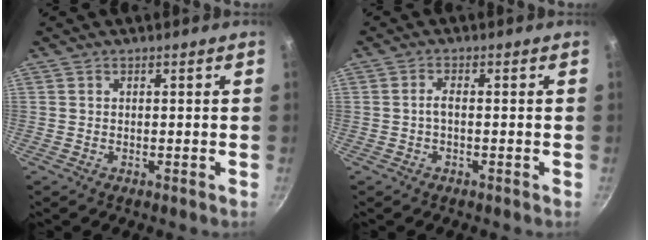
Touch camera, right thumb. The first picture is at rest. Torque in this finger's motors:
{"motor_torque": [-0.15, -0.05, 0.48, -0.12, -0.01]}